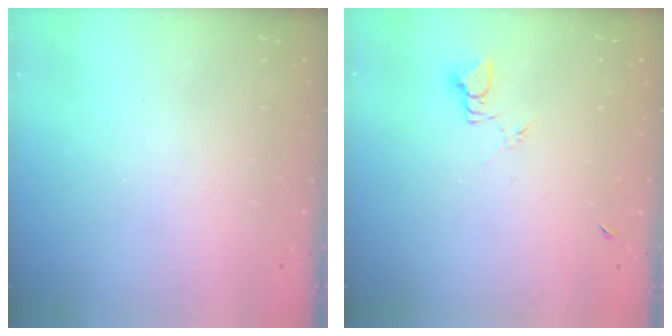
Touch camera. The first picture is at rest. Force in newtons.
{"total": 3.4, "press": 3.4, "slide": 0.4}